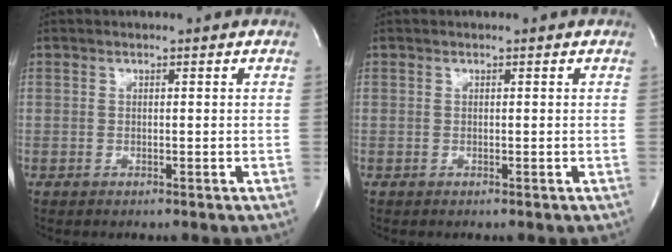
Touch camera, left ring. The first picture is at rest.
{"total": 0.0}